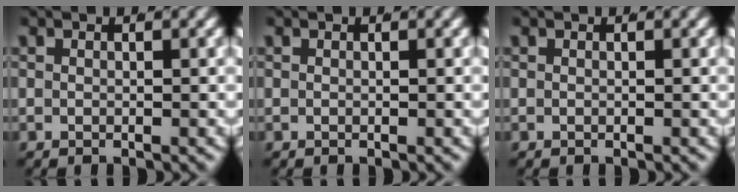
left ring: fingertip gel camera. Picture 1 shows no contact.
{"total": 0.0}
{"total": 0.0}